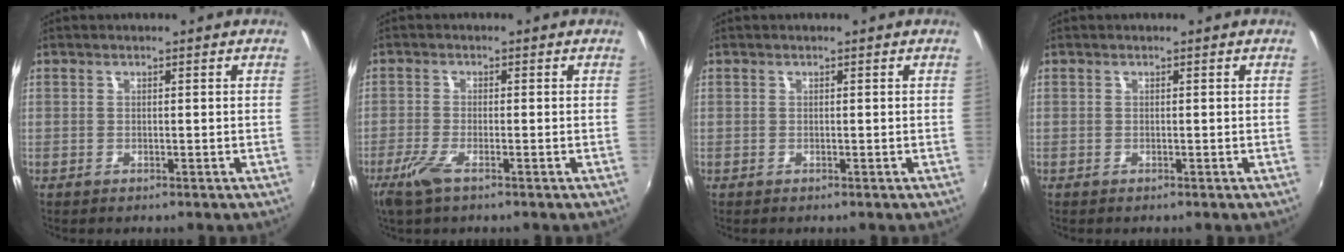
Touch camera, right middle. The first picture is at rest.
{"total": 4.4, "force": [-2.8, 0.7, 3.3], "torque": [-0.081, -0.012, -0.055]}
{"total": 0.0}
{"total": 0.0}